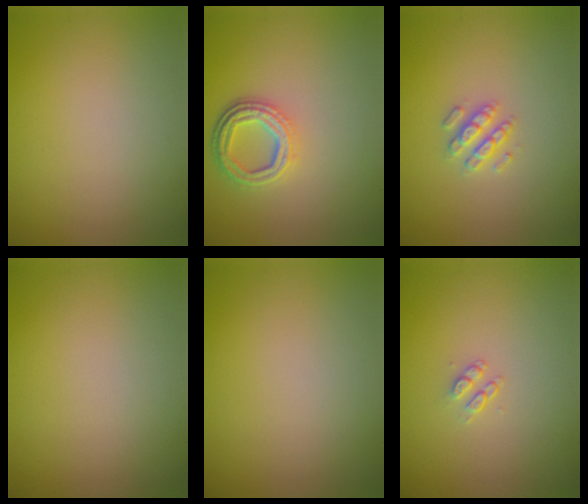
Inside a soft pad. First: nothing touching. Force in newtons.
{"total": 3.9, "press": 3.0, "slide": 2.5}
{"total": 2.5, "press": 2.4, "slide": 0.5}
{"total": 0.0}
{"total": 0.0}
{"total": 1.1, "press": 0.7, "slide": 0.8}